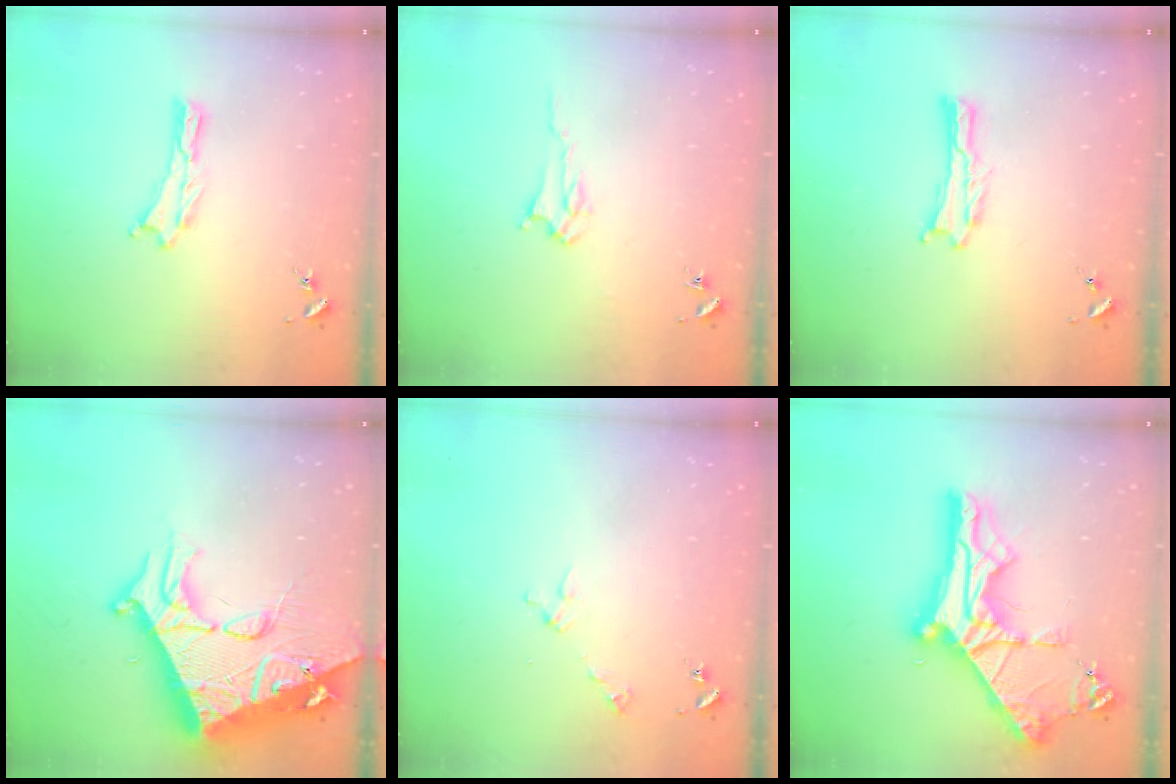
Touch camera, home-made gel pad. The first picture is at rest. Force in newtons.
{"total": 2.8, "press": 2.8, "slide": 0.4}
{"total": 0.0}
{"total": 15.8, "press": 15.7, "slide": 1.8}
{"total": 2.9, "press": 2.9, "slide": 0.2}
{"total": 12.0, "press": 12.0, "slide": 1.3}